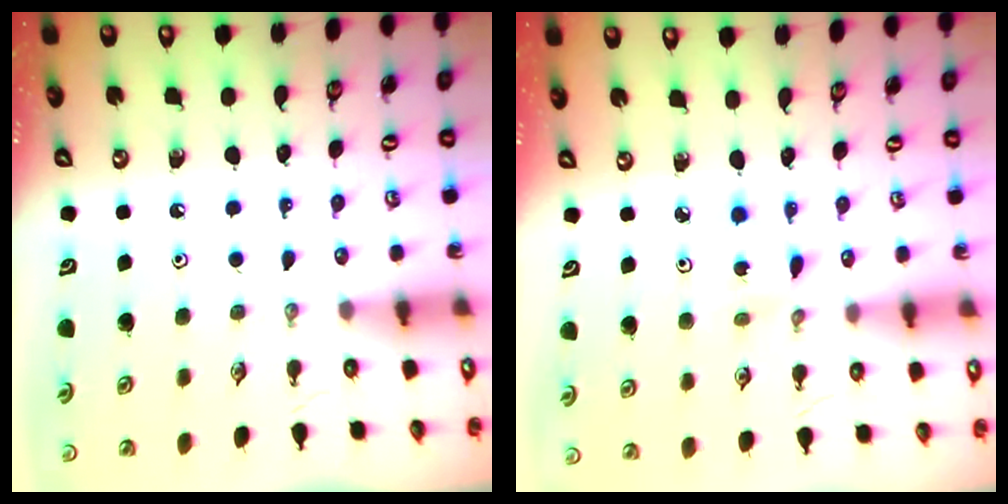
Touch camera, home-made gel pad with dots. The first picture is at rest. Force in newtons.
{"total": 1.1, "press": 1.1, "slide": 0.1}